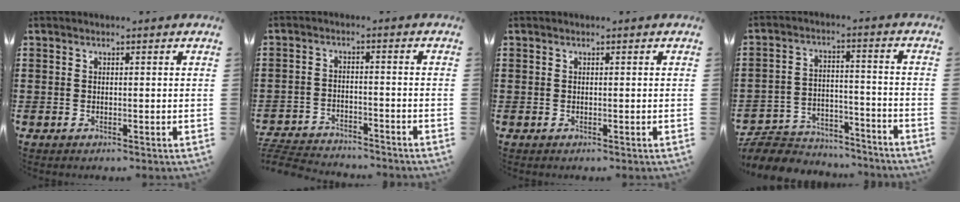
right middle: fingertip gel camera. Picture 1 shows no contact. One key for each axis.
{"total": 4.5, "fx": -4.5, "fy": 0.6, "fz": 0.5, "tx": -0.023, "ty": 0.001, "tz": -0.097}
{"total": 0.0}
{"total": 7.5, "fx": -7.2, "fy": 1.8, "fz": 1.1, "tx": -0.028, "ty": 0.017, "tz": -0.145}